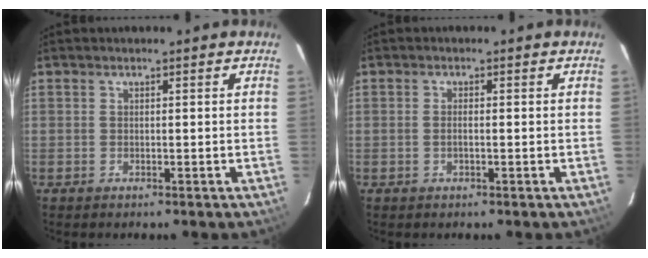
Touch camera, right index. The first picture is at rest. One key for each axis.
{"total": 1.1, "fx": 0.0, "fy": 0.4, "fz": 1.1, "tx": -0.023, "ty": 0.002, "tz": -0.002}